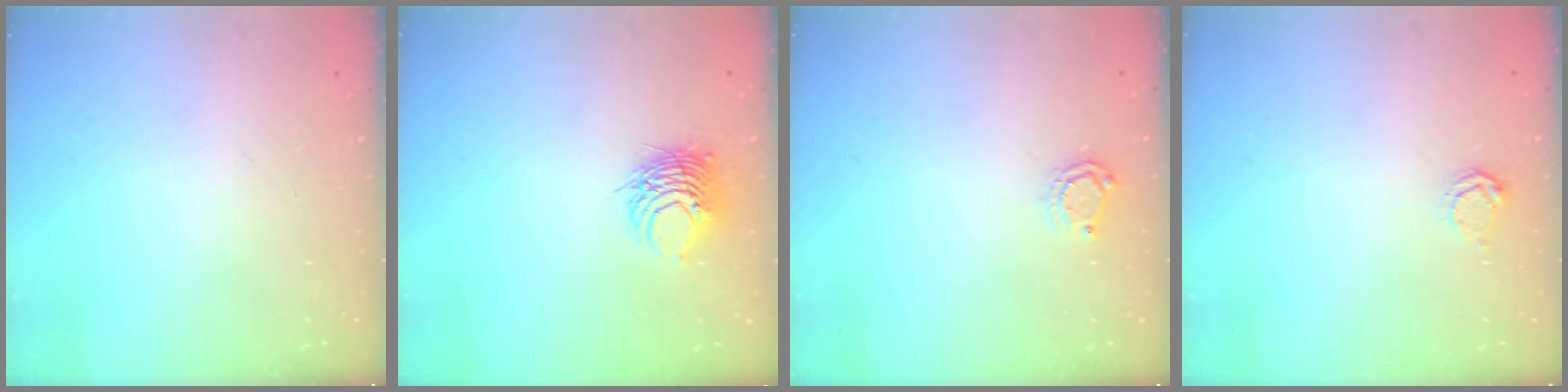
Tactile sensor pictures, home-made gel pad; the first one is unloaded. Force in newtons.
{"total": 7.5, "press": 7.5, "slide": 0.6}
{"total": 5.1, "press": 5.1, "slide": 0.4}
{"total": 3.1, "press": 3.1, "slide": 0.4}